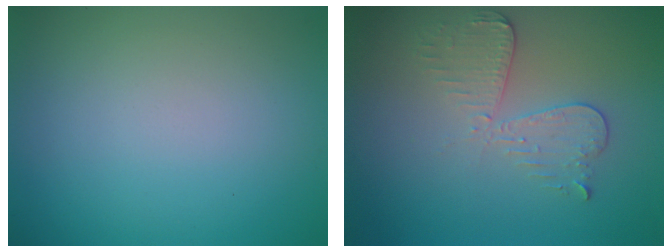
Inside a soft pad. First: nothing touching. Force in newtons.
{"total": 3.0, "press": 2.7, "slide": 1.2}